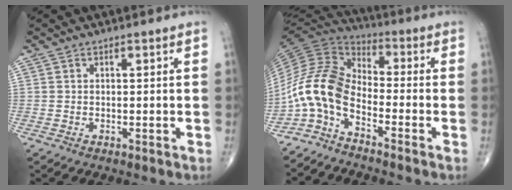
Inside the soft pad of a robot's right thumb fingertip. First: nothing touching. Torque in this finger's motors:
{"motor_torque": [0.76, -0.03, 1.40, -0.92, 0.21]}